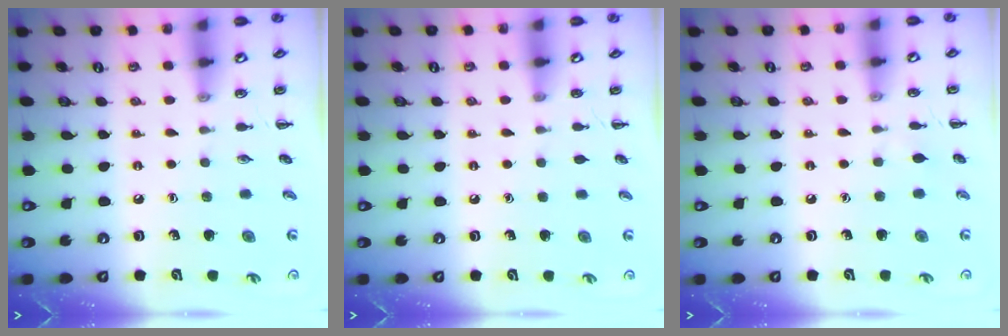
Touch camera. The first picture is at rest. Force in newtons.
{"total": 0.0}
{"total": 2.7, "press": 2.5, "slide": 1.1}